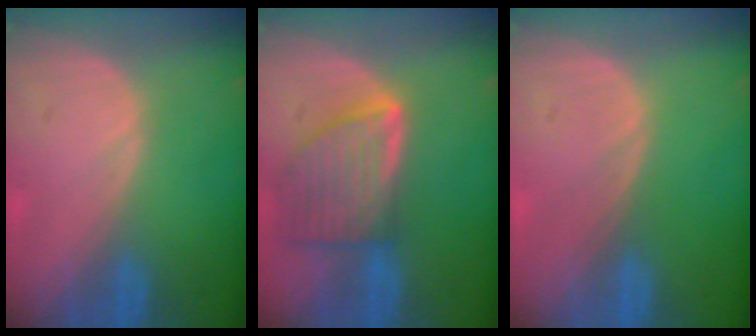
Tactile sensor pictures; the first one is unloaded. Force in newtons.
{"total": 8.0, "press": 7.2, "slide": 3.6}
{"total": 0.0}